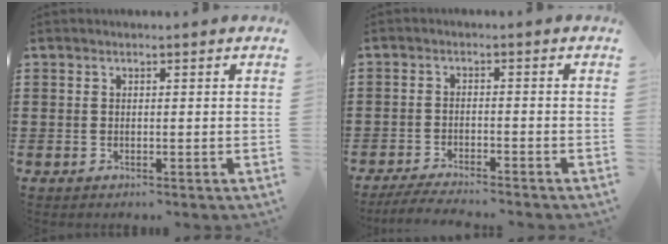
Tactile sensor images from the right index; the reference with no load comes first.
{"total": 3.3, "force": [-3.1, 0.0, 0.9], "torque": [-0.021, -0.003, -0.065]}